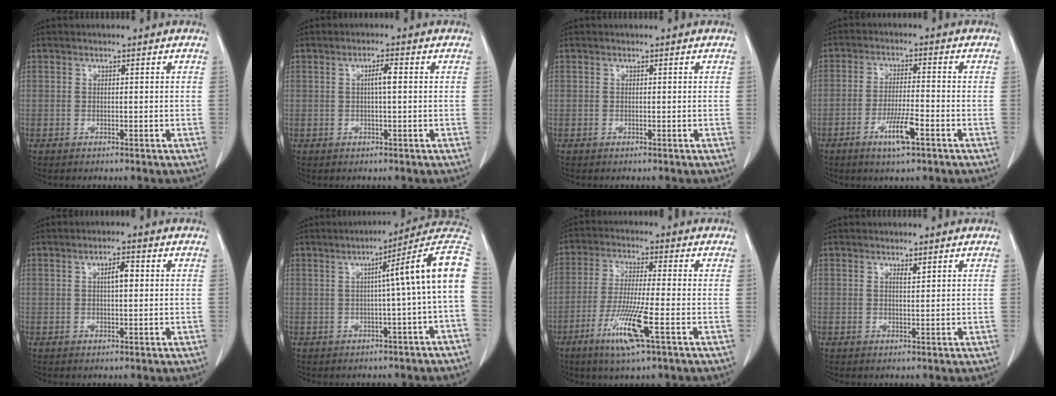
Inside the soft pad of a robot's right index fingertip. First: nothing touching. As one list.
[{"total": 2.3, "force": [0.2, 0.1, 2.3], "torque": [-0.040, 0.004, 0.003]}, {"total": 0.0}, {"total": 6.1, "force": [-3.1, 0.8, 5.2], "torque": [-0.100, -0.004, -0.053]}, {"total": 2.8, "force": [0.5, 0.7, 2.6], "torque": [-0.045, 0.005, 0.008]}, {"total": 11.2, "force": [0.4, -1.1, 11.1], "torque": [-0.135, 0.034, -0.002]}, {"total": 9.5, "force": [-4.3, 0.0, 8.5], "torque": [-0.172, -0.020, -0.082]}, {"total": 1.0, "force": [0.6, 0.1, 0.8], "torque": [-0.017, -0.003, 0.011]}]